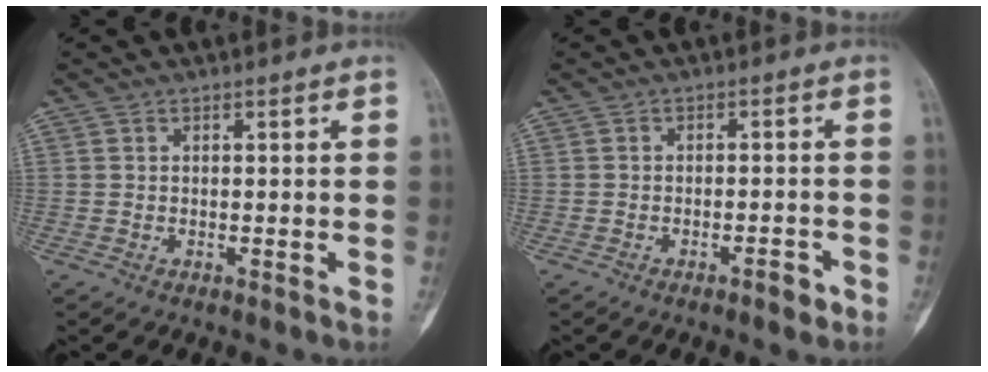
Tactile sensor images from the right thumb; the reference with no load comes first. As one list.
[{"total": 2.6, "force": [-1.6, 0.9, 1.8], "torque": [-0.023, 0.010, -0.025]}]